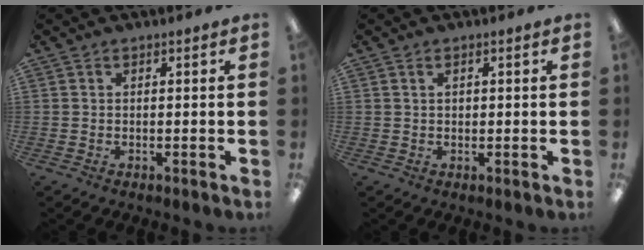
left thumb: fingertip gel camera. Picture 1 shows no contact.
{"total": 1.4, "force": [0.5, 1.0, 0.9], "torque": [-0.019, 0.004, 0.009]}